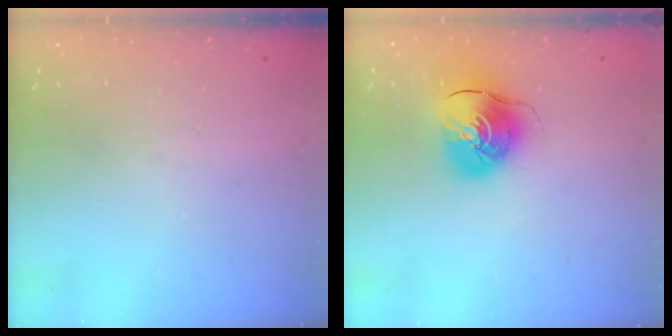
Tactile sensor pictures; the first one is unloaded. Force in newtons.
{"total": 9.7, "press": 9.6, "slide": 1.4}